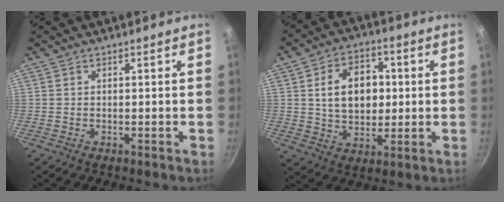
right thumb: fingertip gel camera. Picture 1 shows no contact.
{"total": 12.6, "force": [1.6, 9.0, 8.7], "torque": [-0.106, 0.005, 0.027]}